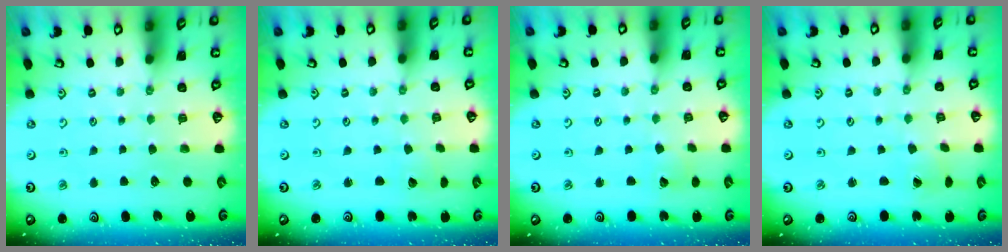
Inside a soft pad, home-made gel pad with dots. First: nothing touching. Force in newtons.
{"total": 1.2, "press": 1.2, "slide": 0.1}
{"total": 3.9, "press": 3.9, "slide": 0.3}
{"total": 0.0}